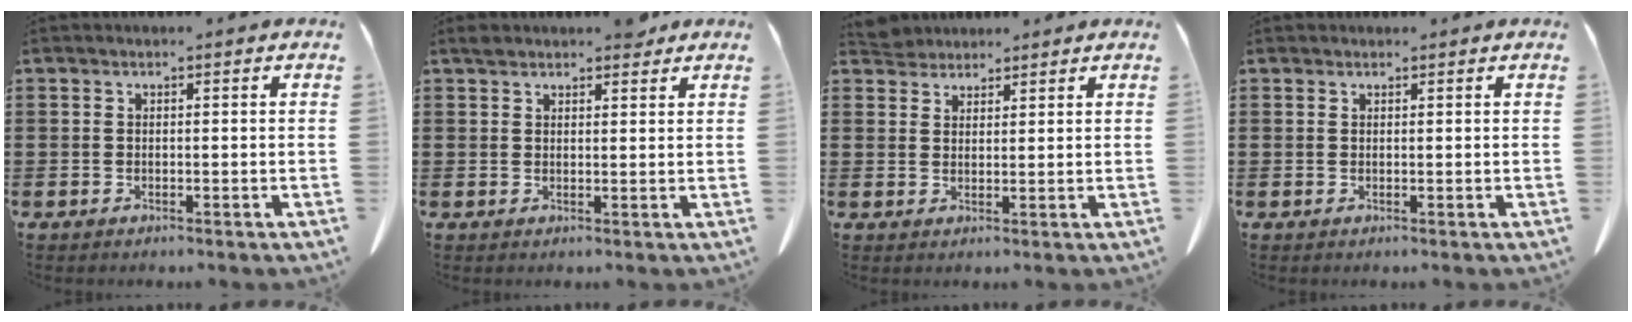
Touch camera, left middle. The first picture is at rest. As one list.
[{"total": 3.0, "force": [2.6, 1.0, 1.0], "torque": [-0.018, -0.001, 0.049]}, {"total": 3.1, "force": [3.0, 0.8, 0.1], "torque": [-0.010, -0.003, 0.061]}, {"total": 0.6, "force": [0.5, 0.2, 0.0], "torque": [-0.002, 0.000, 0.012]}]